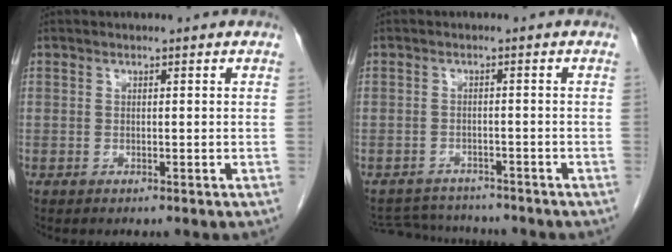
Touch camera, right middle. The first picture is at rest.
{"total": 6.2, "force": [-6.1, 1.3, 0.5], "torque": [-0.009, 0.004, -0.092]}